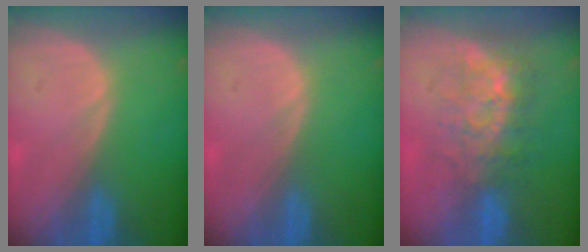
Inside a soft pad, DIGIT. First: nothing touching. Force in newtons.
{"total": 0.0}
{"total": 8.4, "press": 7.5, "slide": 3.7}